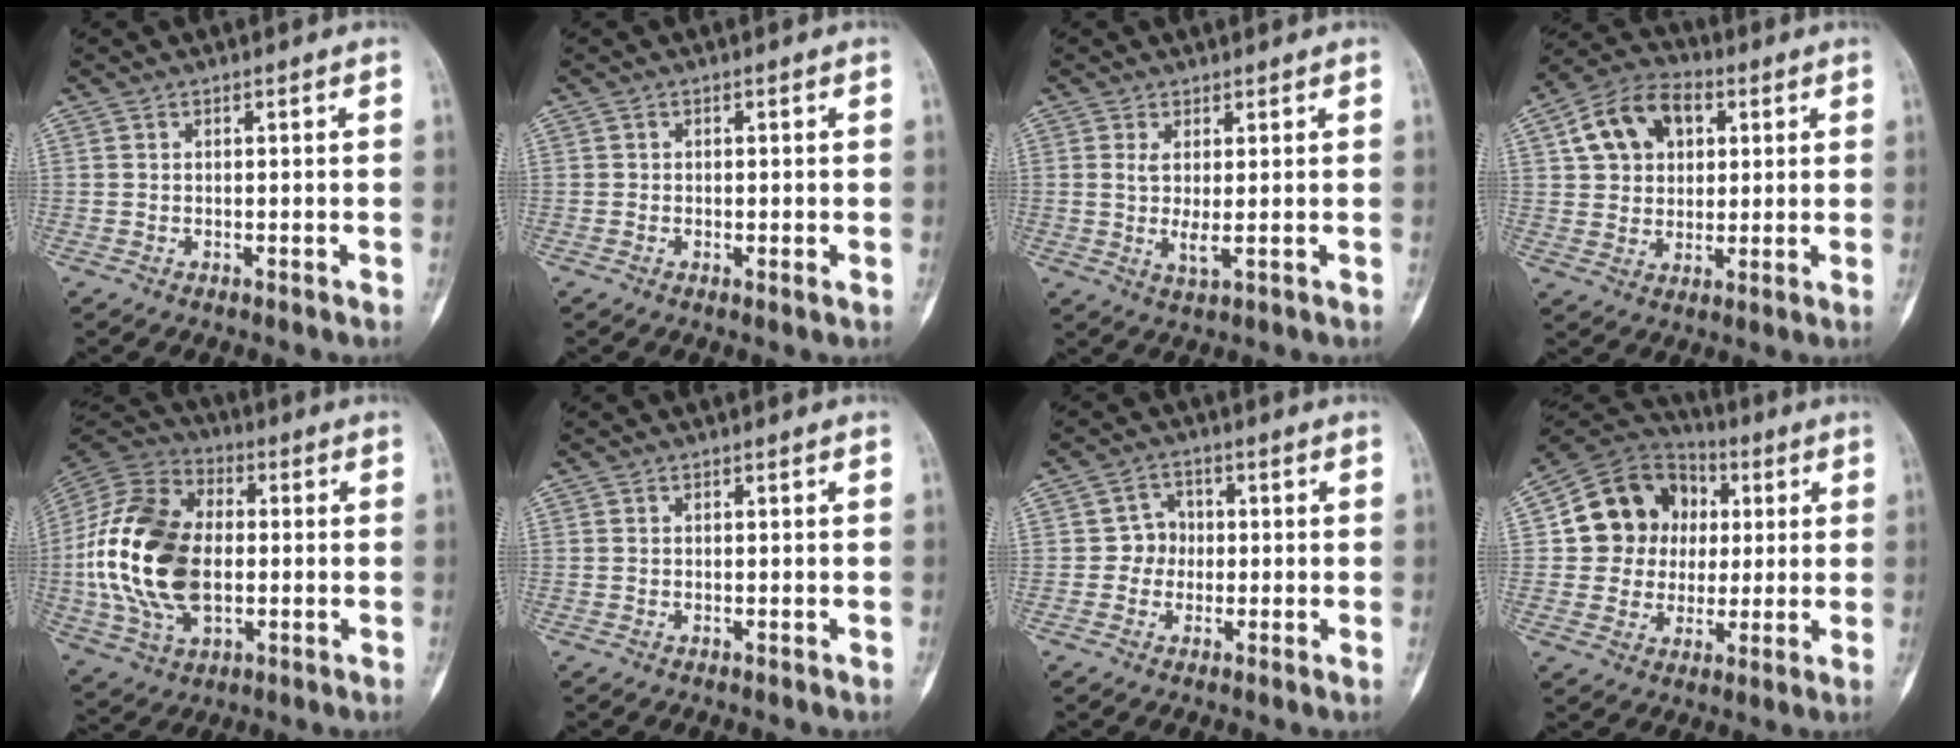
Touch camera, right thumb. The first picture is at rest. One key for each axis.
{"total": 0.9, "fx": -0.2, "fy": 0.4, "fz": 0.8, "tx": -0.013, "ty": -0.001, "tz": -0.006}
{"total": 3.5, "fx": 0.3, "fy": 0.8, "fz": 3.4, "tx": -0.078, "ty": -0.012, "tz": 0.008}
{"total": 12.3, "fx": 3.9, "fy": 8.9, "fz": 7.4, "tx": -0.102, "ty": 0.008, "tz": 0.061}
{"total": 22.9, "fx": -1.0, "fy": 14.4, "fz": 17.8, "tx": -0.353, "ty": 0.004, "tz": -0.016}
{"total": 0.0}
{"total": 3.7, "fx": -0.3, "fy": 3.5, "fz": 1.3, "tx": 0.007, "ty": 0.012, "tz": -0.016}
{"total": 14.8, "fx": 2.3, "fy": 13.3, "fz": 6.2, "tx": -0.067, "ty": 0.015, "tz": 0.037}